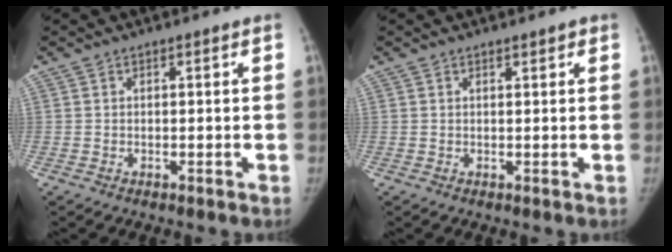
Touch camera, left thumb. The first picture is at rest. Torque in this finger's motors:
{"motor_torque": [-0.40, -0.33, -0.01, 0.37, -0.05]}